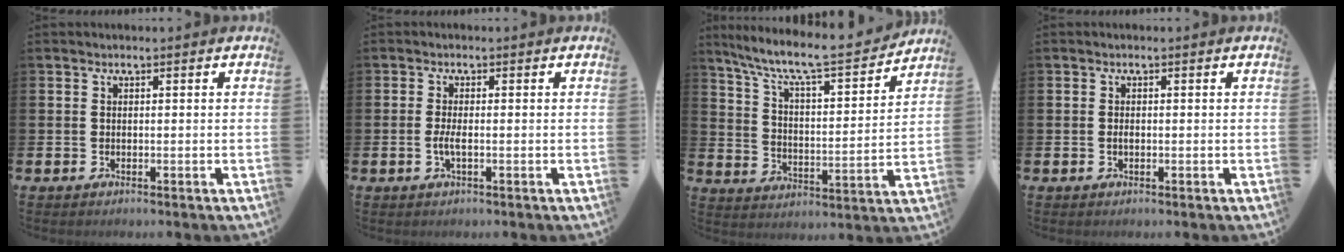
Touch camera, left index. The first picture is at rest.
{"total": 1.8, "force": [-0.4, 0.4, 1.7], "torque": [-0.032, 0.001, -0.008]}
{"total": 9.3, "force": [8.2, 1.4, 4.2], "torque": [-0.107, -0.058, 0.132]}
{"total": 0.7, "force": [-0.1, 0.4, 0.6], "torque": [-0.005, -0.002, -0.005]}